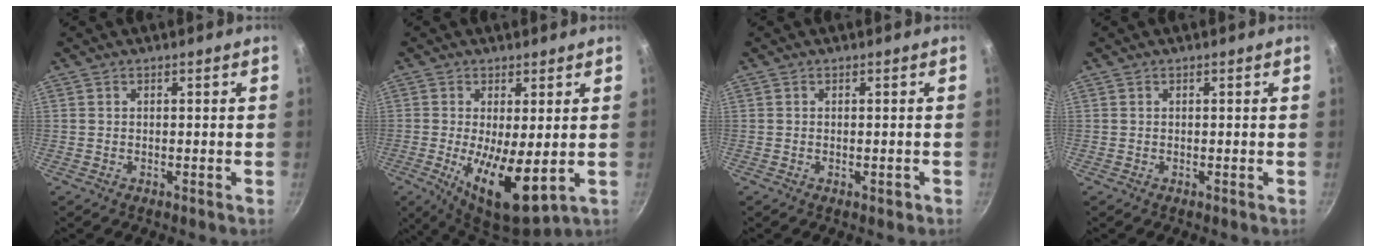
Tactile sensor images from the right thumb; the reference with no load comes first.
{"total": 12.0, "force": [-1.2, 4.1, 11.2], "torque": [-0.189, -0.017, -0.009]}
{"total": 1.2, "force": [-0.5, 0.5, 0.9], "torque": [-0.012, 0.002, -0.007]}
{"total": 0.0}